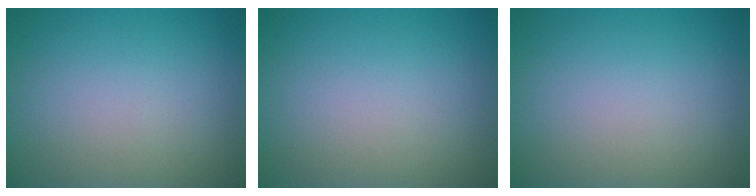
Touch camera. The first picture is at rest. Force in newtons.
{"total": 0.0}
{"total": 0.0}